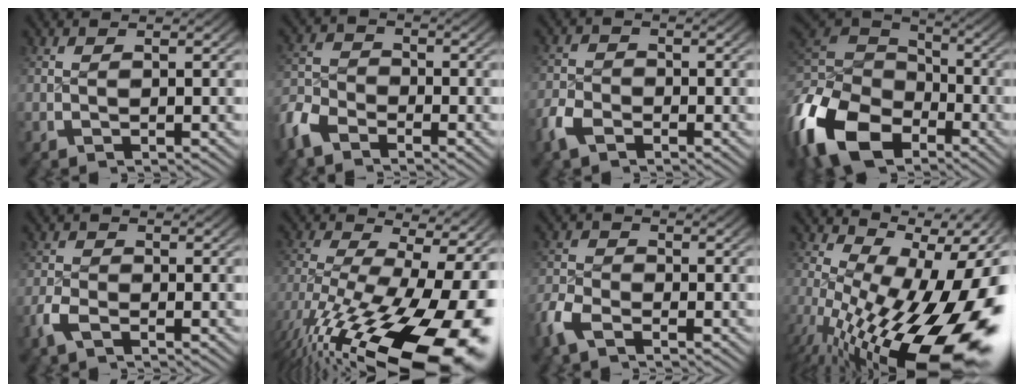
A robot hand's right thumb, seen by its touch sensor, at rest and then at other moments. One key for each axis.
{"total": 3.4, "fx": -2.7, "fy": 2.0, "fz": 0.6, "tx": -0.015, "ty": 0.000, "tz": -0.060}
{"total": 2.5, "fx": -2.0, "fy": 1.5, "fz": 0.3, "tx": -0.013, "ty": -0.002, "tz": -0.043}
{"total": 10.8, "fx": -2.9, "fy": 7.9, "fz": 6.7, "tx": -0.154, "ty": -0.018, "tz": -0.036}
{"total": 2.1, "fx": -1.6, "fy": 1.1, "fz": 0.7, "tx": -0.029, "ty": -0.003, "tz": -0.033}
{"total": 16.2, "fx": -3.9, "fy": 9.0, "fz": 12.9, "tx": -0.212, "ty": -0.059, "tz": -0.021}
{"total": 2.7, "fx": -2.2, "fy": 1.4, "fz": 0.8, "tx": -0.025, "ty": 0.000, "tz": -0.048}
{"total": 17.1, "fx": -2.8, "fy": 9.5, "fz": 13.9, "tx": -0.224, "ty": -0.052, "tz": -0.013}